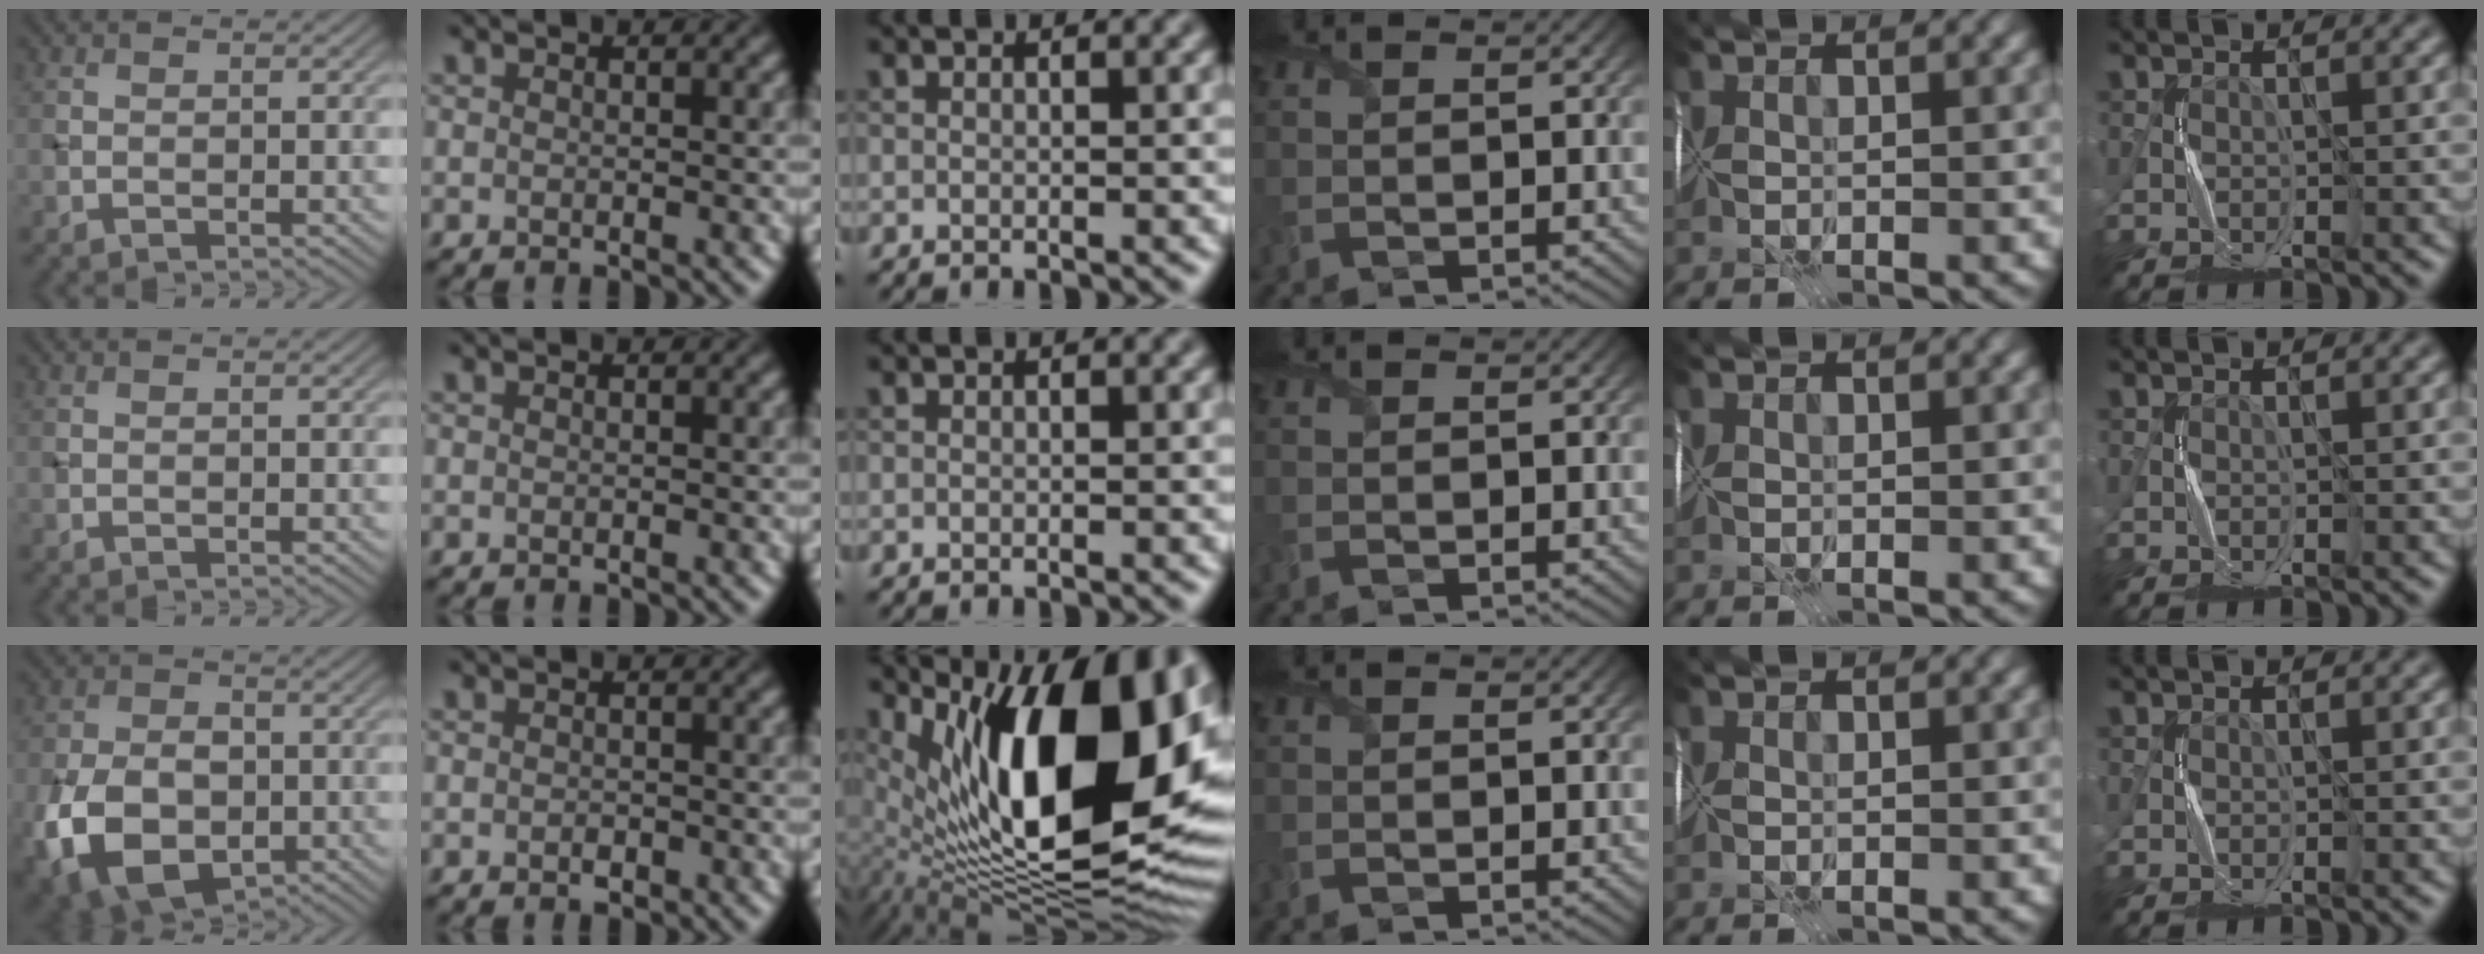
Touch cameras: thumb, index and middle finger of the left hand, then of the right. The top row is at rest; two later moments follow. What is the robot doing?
{"motion": "fold", "object": "wrapping paper"}